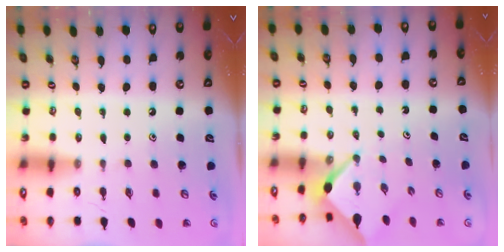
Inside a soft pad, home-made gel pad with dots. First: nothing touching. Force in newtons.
{"total": 2.5, "press": 2.5, "slide": 0.3}